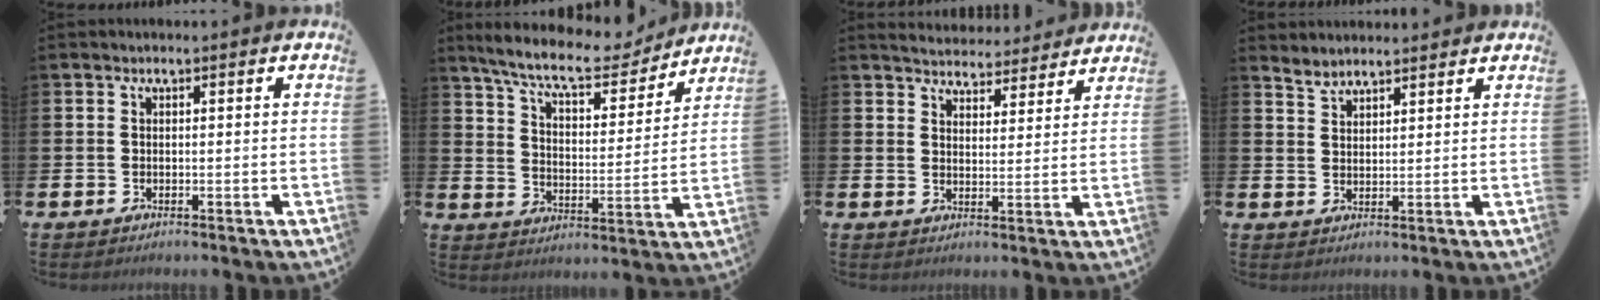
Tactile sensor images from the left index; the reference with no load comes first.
{"total": 9.6, "force": [8.7, 1.8, 3.7], "torque": [-0.091, -0.054, 0.147]}
{"total": 4.5, "force": [4.4, 0.8, -0.2], "torque": [-0.012, -0.032, 0.078]}
{"total": 3.1, "force": [3.0, 0.6, -0.1], "torque": [-0.001, -0.014, 0.056]}